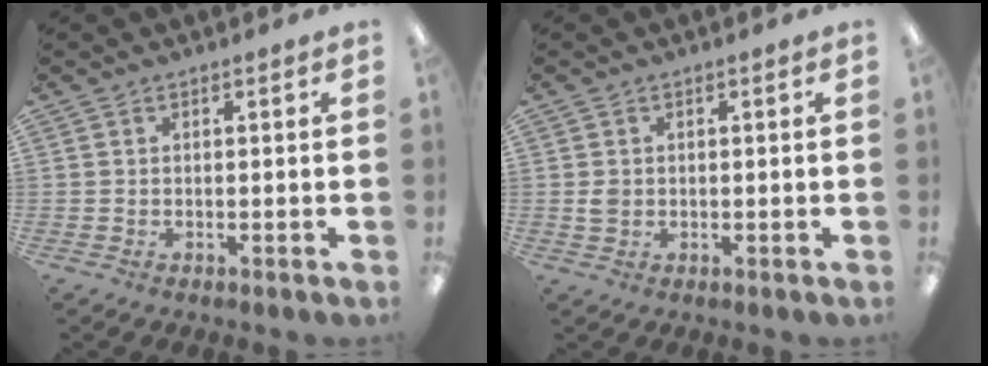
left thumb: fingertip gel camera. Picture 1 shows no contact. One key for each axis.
{"total": 2.0, "fx": 0.1, "fy": 1.7, "fz": 1.2, "tx": -0.023, "ty": 0.004, "tz": 0.002}